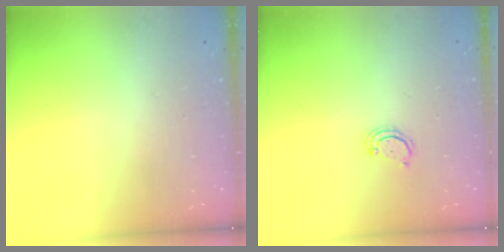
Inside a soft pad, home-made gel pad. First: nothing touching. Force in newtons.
{"total": 2.4, "press": 2.4, "slide": 0.2}